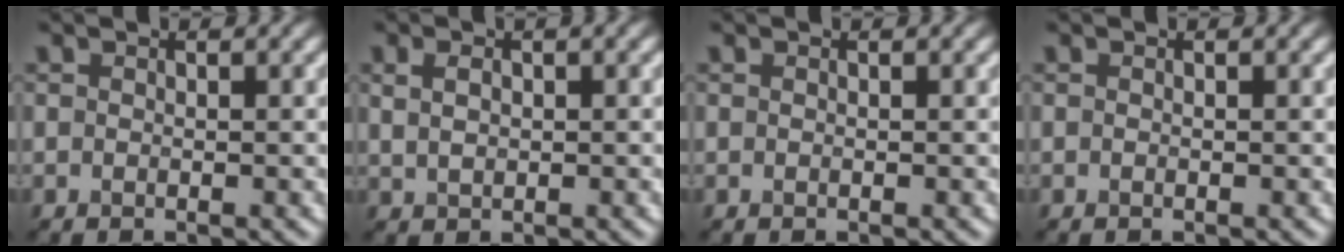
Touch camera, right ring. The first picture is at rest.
{"total": 0.0}
{"total": 0.0}
{"total": 0.0}